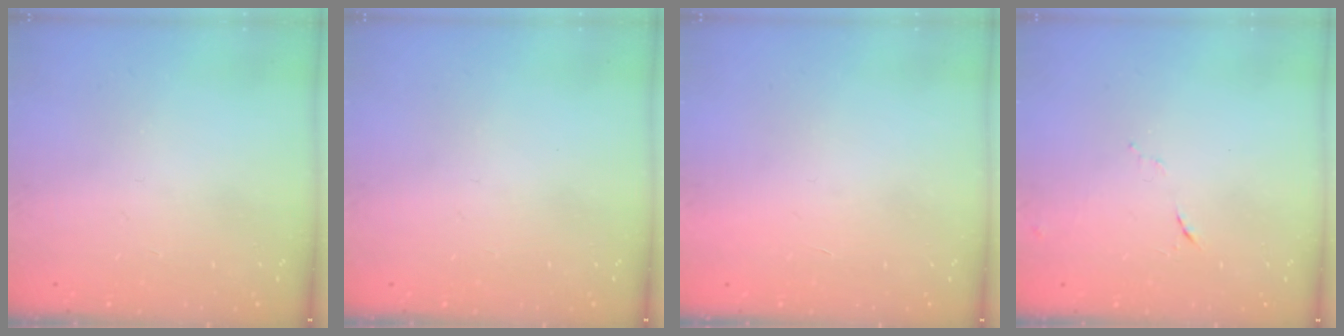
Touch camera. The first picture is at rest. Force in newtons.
{"total": 0.0}
{"total": 1.7, "press": 1.7, "slide": 0.1}
{"total": 5.2, "press": 5.1, "slide": 0.8}